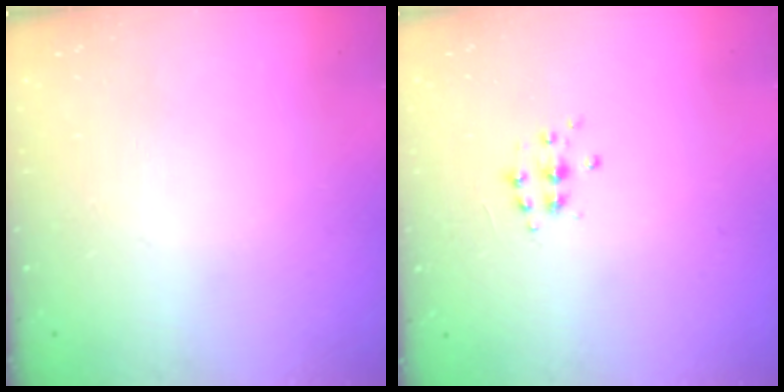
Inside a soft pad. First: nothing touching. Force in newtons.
{"total": 4.9, "press": 4.9, "slide": 0.6}